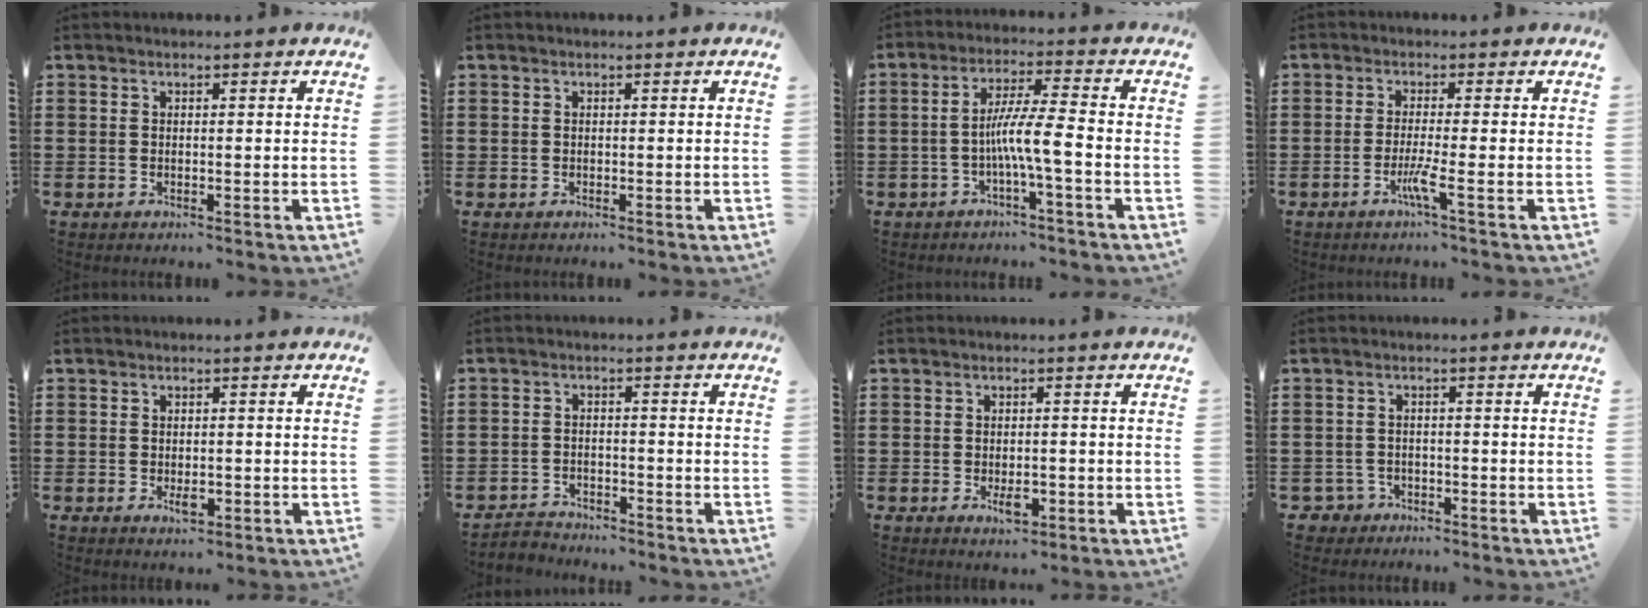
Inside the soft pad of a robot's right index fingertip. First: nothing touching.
{"total": 0.0}
{"total": 7.0, "force": [-2.1, 0.0, 6.7], "torque": [-0.116, 0.002, -0.040]}
{"total": 3.6, "force": [-1.6, -0.5, 3.1], "torque": [-0.060, -0.014, -0.033]}
{"total": 1.8, "force": [-0.4, 0.9, 1.5], "torque": [-0.029, -0.001, -0.007]}
{"total": 2.3, "force": [-2.3, 0.5, -0.2], "torque": [-0.005, 0.000, -0.051]}
{"total": 2.6, "force": [-0.7, 1.3, 2.2], "torque": [-0.040, 0.001, -0.012]}
{"total": 2.0, "force": [-1.6, 1.2, 0.1], "torque": [-0.009, 0.002, -0.036]}